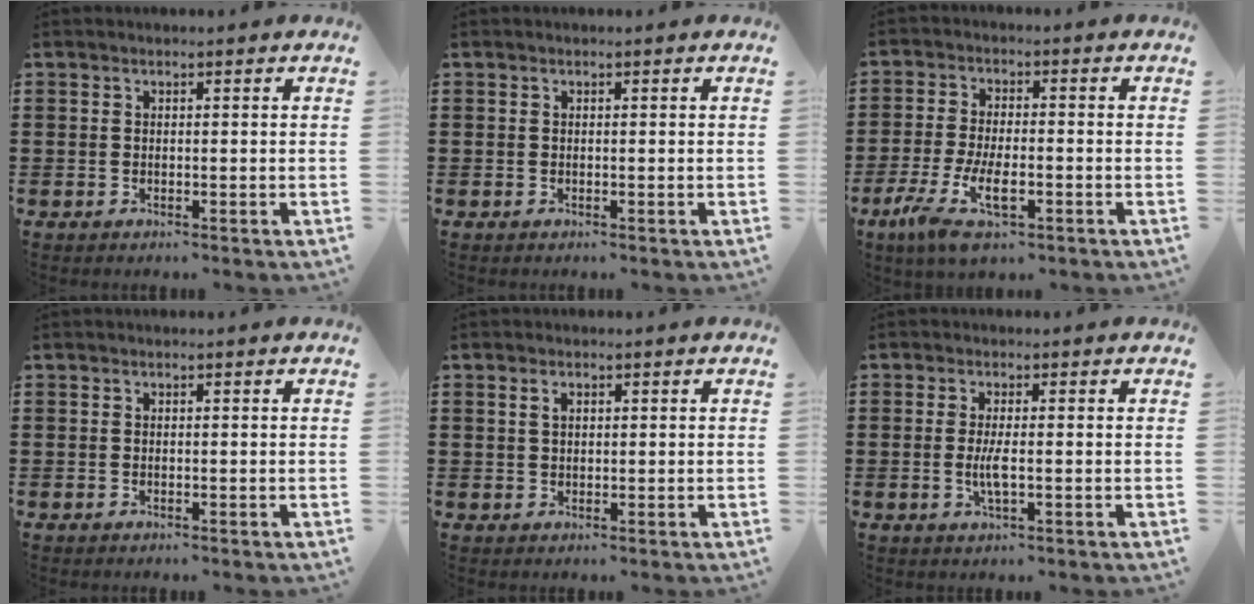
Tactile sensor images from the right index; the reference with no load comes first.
{"total": 0.0}
{"total": 7.9, "force": [-3.5, 3.1, 6.4], "torque": [-0.144, -0.009, -0.065]}
{"total": 0.0}
{"total": 1.5, "force": [0.6, 1.0, 1.0], "torque": [-0.023, 0.008, 0.010]}
{"total": 3.2, "force": [-0.5, 0.6, 3.2], "torque": [-0.068, -0.007, -0.013]}